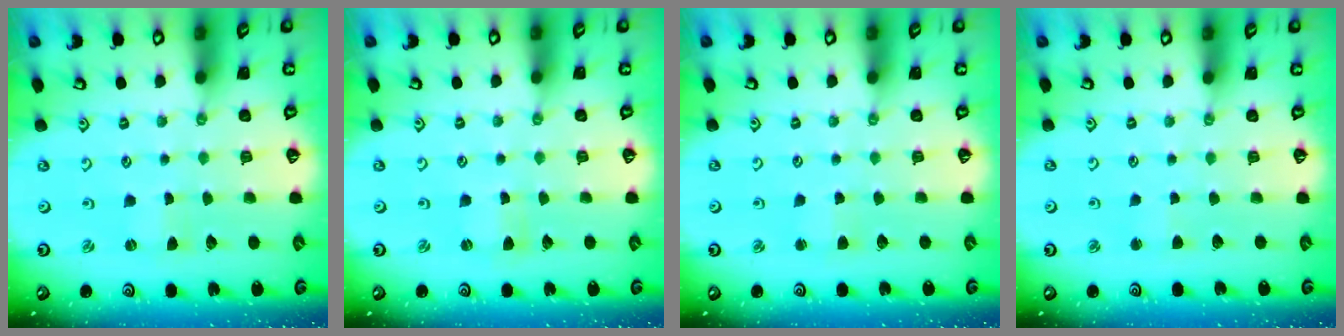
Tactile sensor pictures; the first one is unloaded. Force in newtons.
{"total": 0.0}
{"total": 3.0, "press": 3.0, "slide": 0.3}
{"total": 1.6, "press": 1.5, "slide": 0.3}